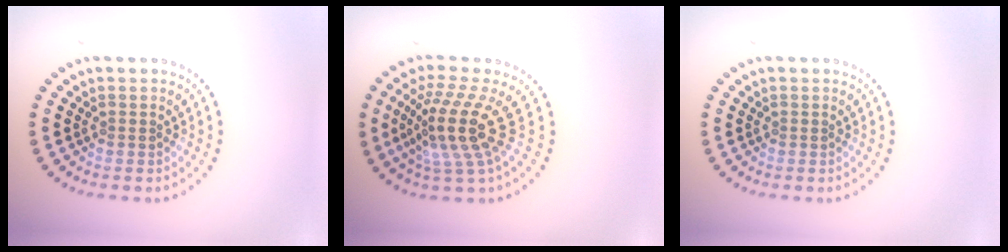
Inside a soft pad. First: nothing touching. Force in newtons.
{"total": 5.1, "press": 3.7, "slide": 3.6}
{"total": 0.0}